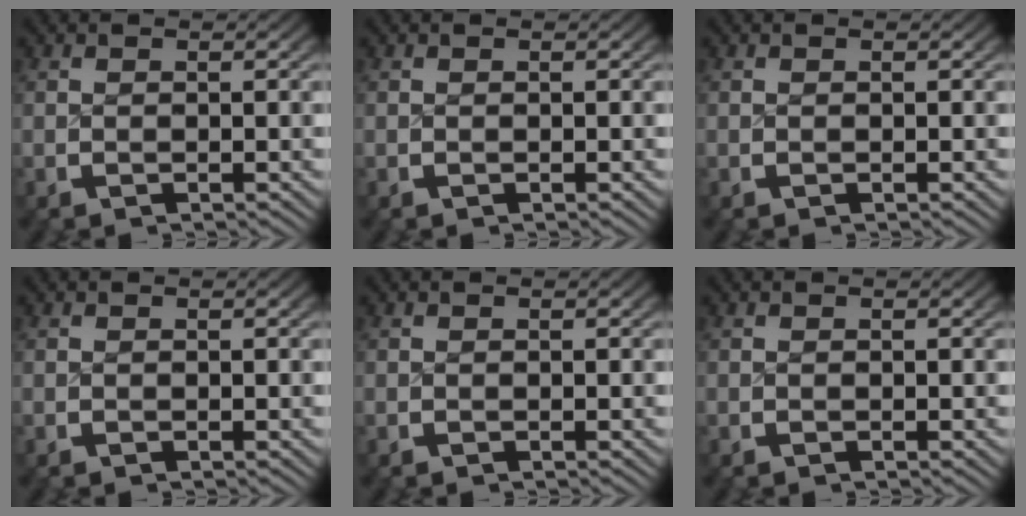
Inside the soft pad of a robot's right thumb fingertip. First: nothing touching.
{"total": 0.0}
{"total": 0.0}
{"total": 0.0}
{"total": 0.0}
{"total": 0.0}